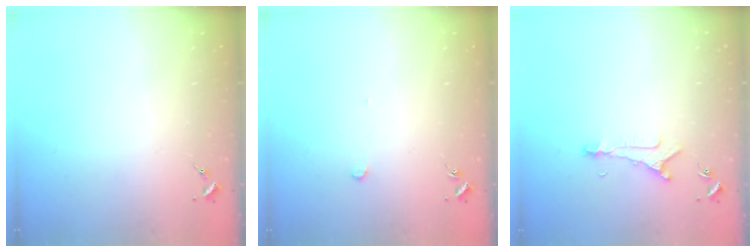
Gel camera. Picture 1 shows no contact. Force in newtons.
{"total": 2.6, "press": 2.6, "slide": 0.2}
{"total": 6.1, "press": 6.0, "slide": 0.6}